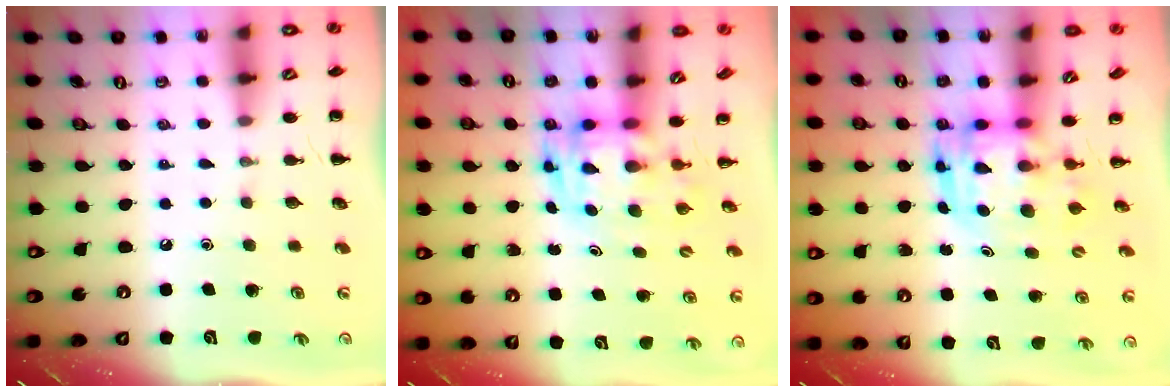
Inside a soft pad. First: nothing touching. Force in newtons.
{"total": 3.0, "press": 3.0, "slide": 0.6}
{"total": 3.6, "press": 3.5, "slide": 0.7}